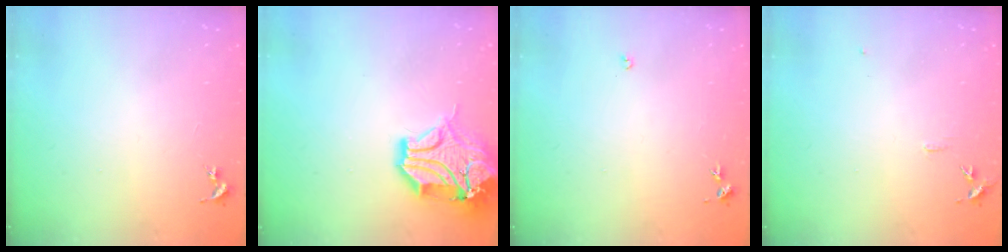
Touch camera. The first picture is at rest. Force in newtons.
{"total": 16.8, "press": 16.6, "slide": 2.4}
{"total": 2.7, "press": 2.7, "slide": 0.5}
{"total": 5.8, "press": 5.8, "slide": 0.6}